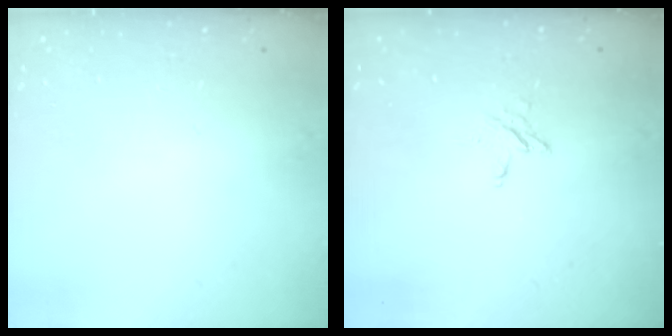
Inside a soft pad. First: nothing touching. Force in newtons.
{"total": 3.5, "press": 3.5, "slide": 0.3}